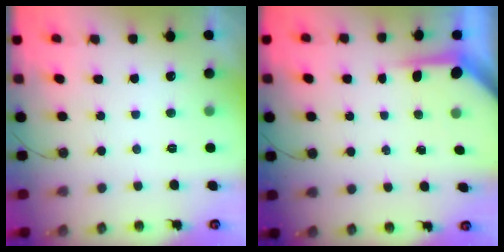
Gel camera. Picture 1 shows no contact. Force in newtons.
{"total": 5.2, "press": 5.1, "slide": 0.2}